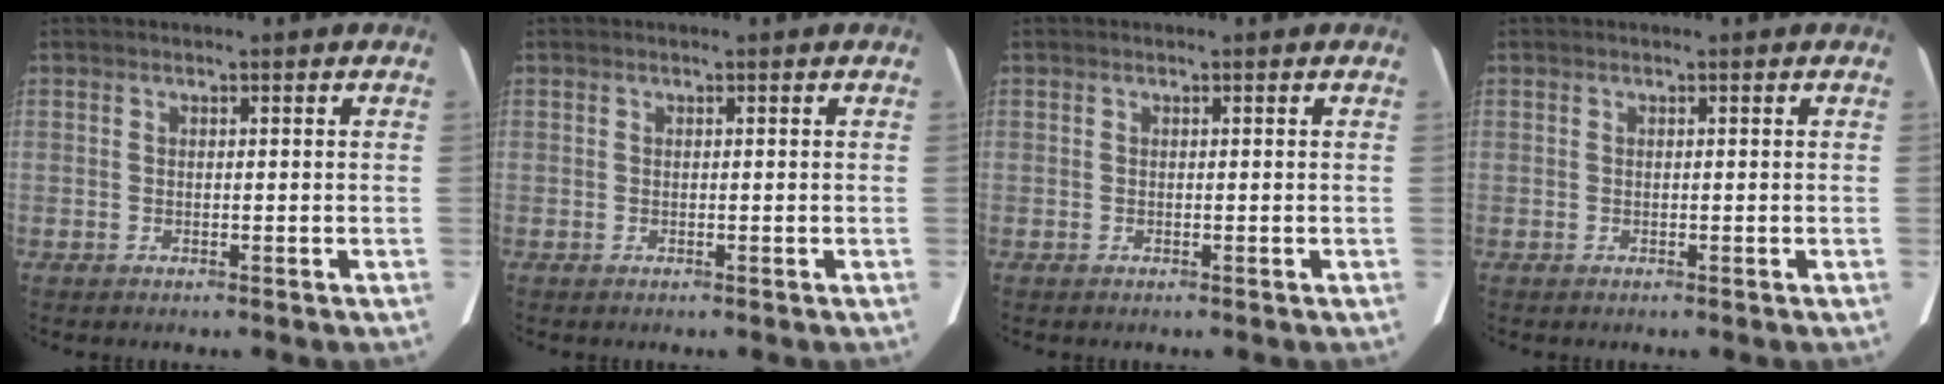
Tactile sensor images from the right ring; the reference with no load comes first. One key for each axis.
{"total": 0.0}
{"total": 0.0}
{"total": 0.0}